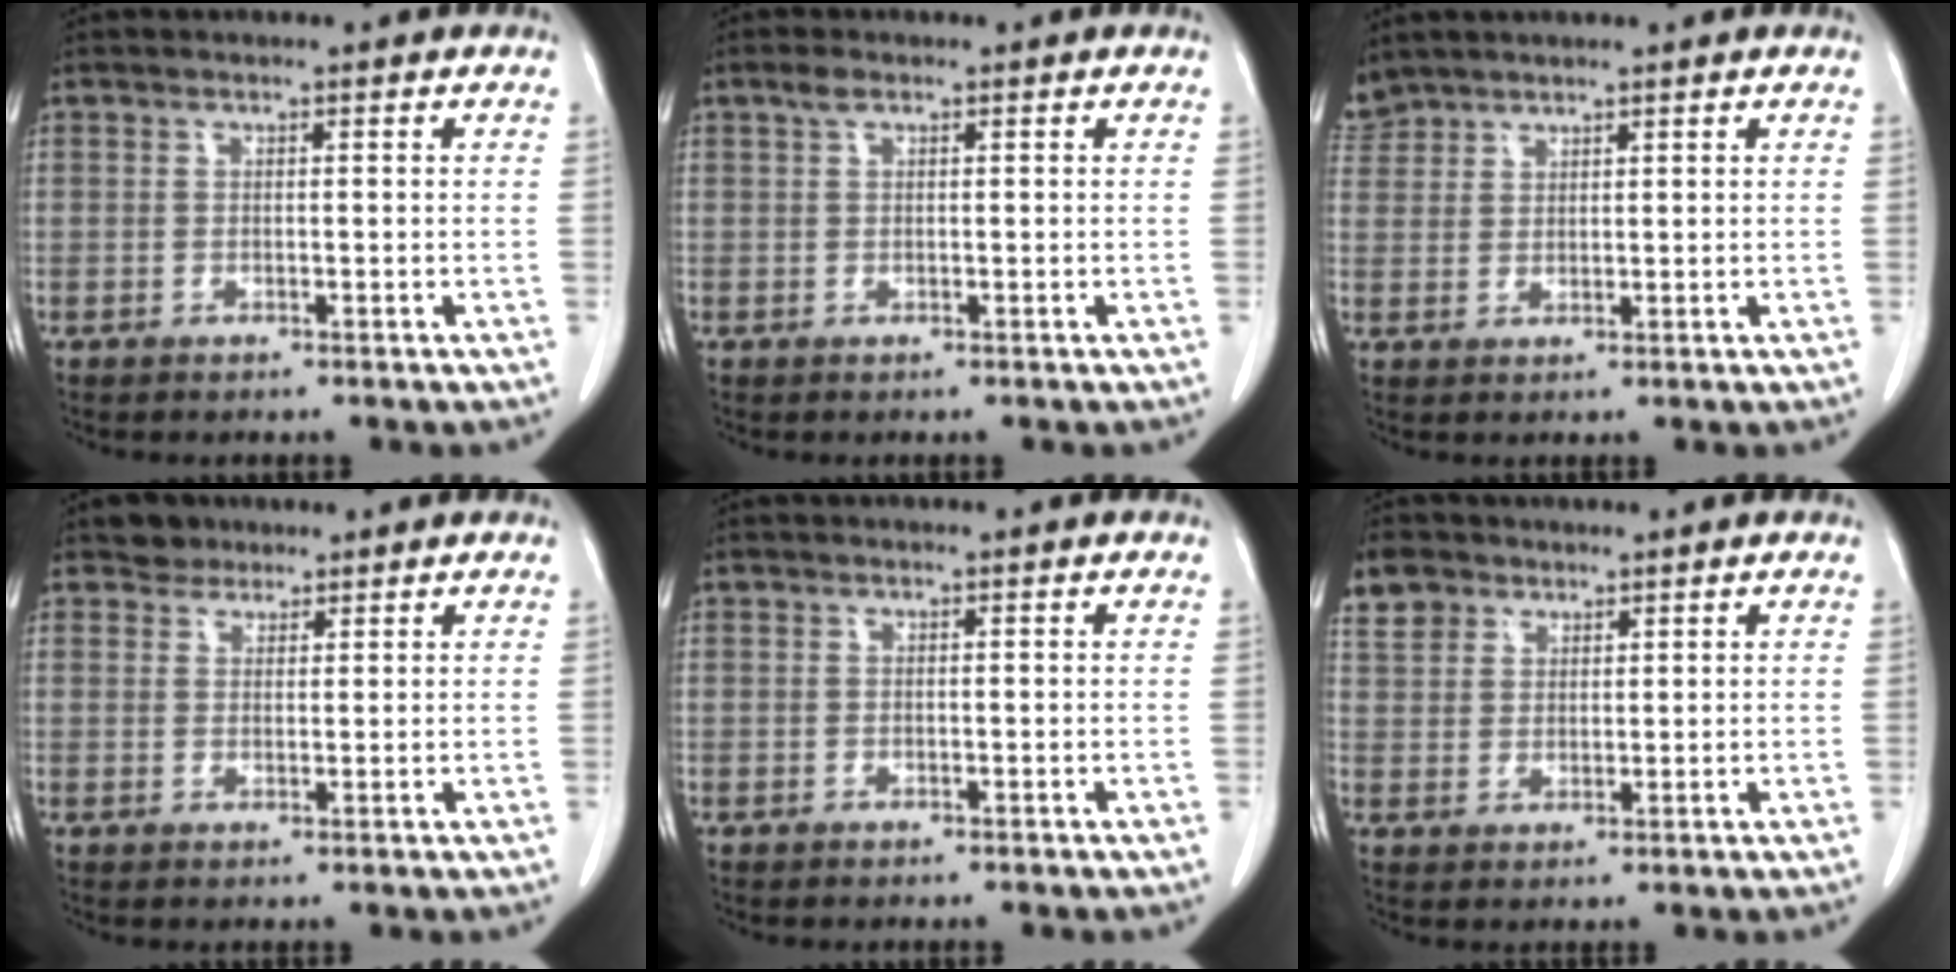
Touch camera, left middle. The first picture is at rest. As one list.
[{"total": 1.3, "force": [0.8, 0.5, 0.8], "torque": [-0.018, 0.012, 0.015]}, {"total": 3.4, "force": [3.2, 1.1, -0.2], "torque": [0.000, 0.011, 0.068]}, {"total": 2.4, "force": [1.9, 1.5, 0.0], "torque": [-0.001, 0.007, 0.030]}, {"total": 0.0}, {"total": 4.9, "force": [3.4, 3.4, 1.0], "torque": [-0.024, 0.012, 0.069]}]